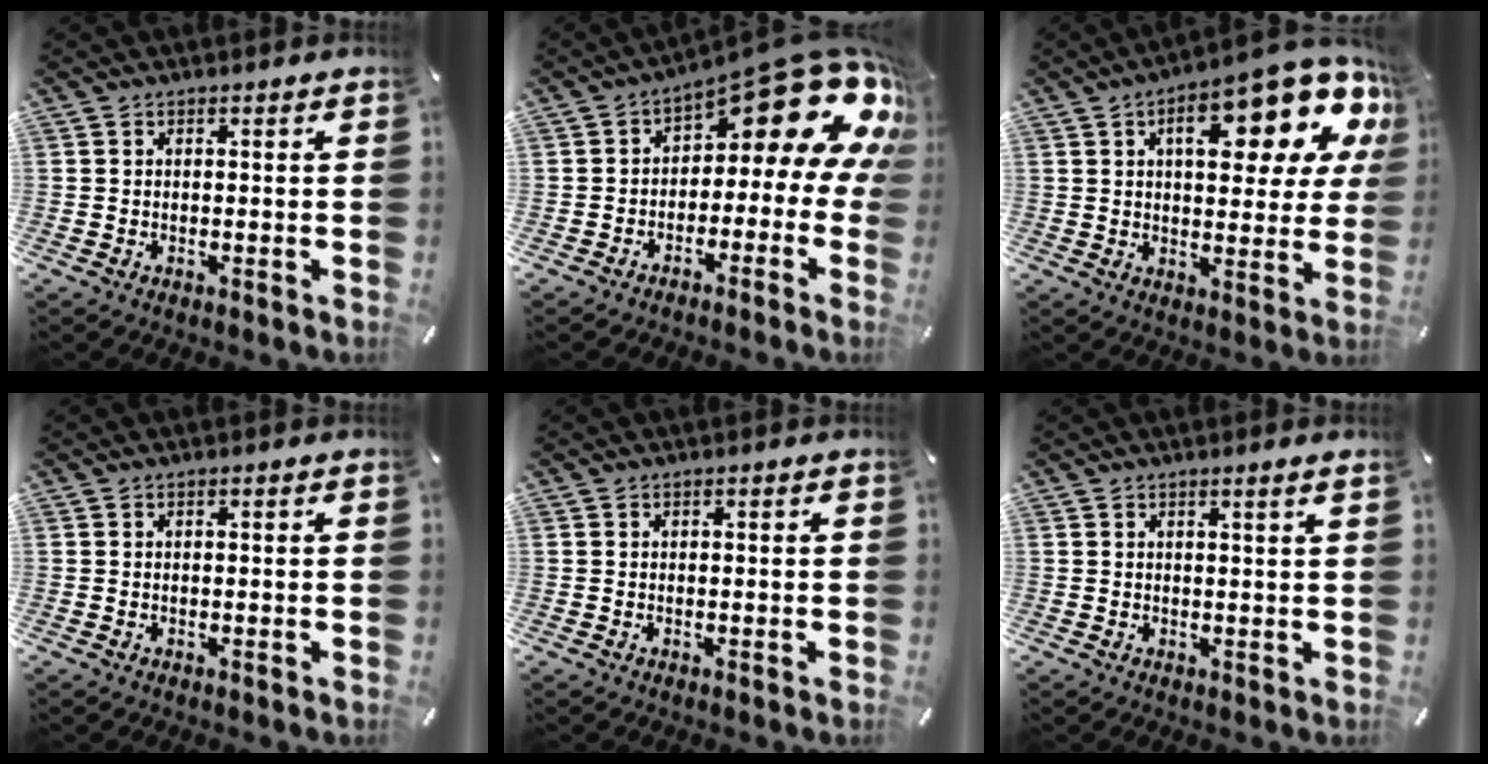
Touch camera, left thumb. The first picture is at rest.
{"total": 17.5, "force": [9.4, 7.1, 12.9], "torque": [-0.166, -0.076, 0.153]}
{"total": 19.8, "force": [9.5, 8.2, 15.3], "torque": [-0.203, -0.056, 0.145]}
{"total": 0.0}
{"total": 0.0}
{"total": 1.5, "force": [1.0, -0.2, 1.1], "torque": [-0.021, -0.003, 0.018]}